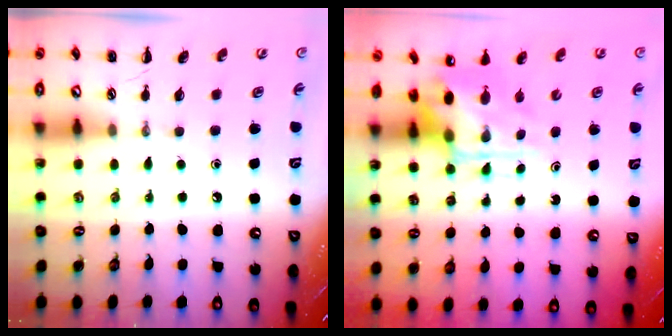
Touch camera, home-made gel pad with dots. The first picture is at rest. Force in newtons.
{"total": 6.2, "press": 6.1, "slide": 1.4}